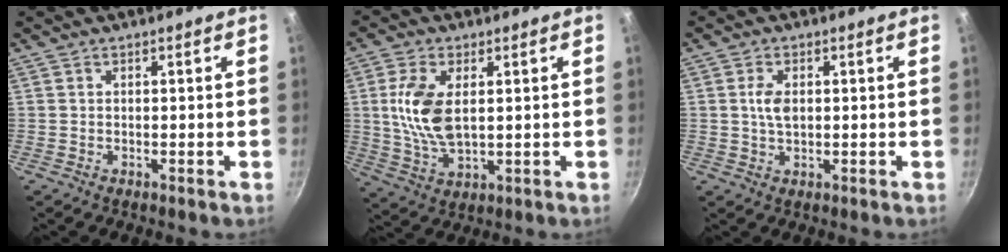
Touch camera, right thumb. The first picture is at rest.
{"total": 10.8, "force": [1.8, 5.7, 9.0], "torque": [-0.177, -0.008, 0.038]}
{"total": 3.7, "force": [0.5, 2.2, 3.0], "torque": [-0.050, 0.001, 0.009]}